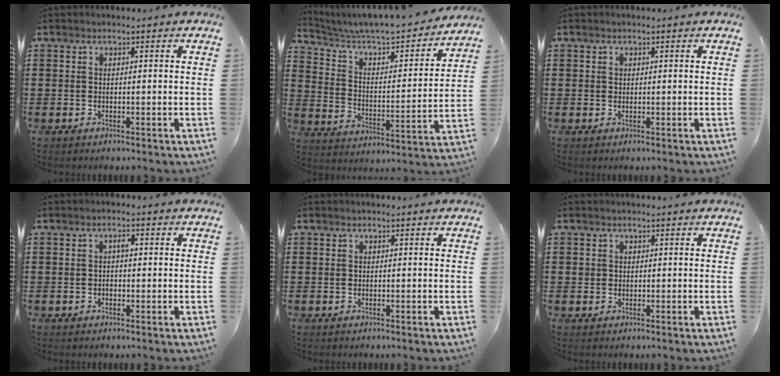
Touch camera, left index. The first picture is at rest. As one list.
[{"total": 5.3, "force": [4.9, 1.0, 1.6], "torque": [-0.061, -0.047, 0.076]}, {"total": 0.6, "force": [0.4, 0.4, 0.2], "torque": [-0.005, 0.002, 0.009]}, {"total": 1.5, "force": [0.2, 0.6, 1.3], "torque": [-0.028, 0.004, 0.001]}, {"total": 0.0}, {"total": 0.9, "force": [0.3, 0.8, 0.2], "torque": [-0.007, 0.005, 0.005]}]